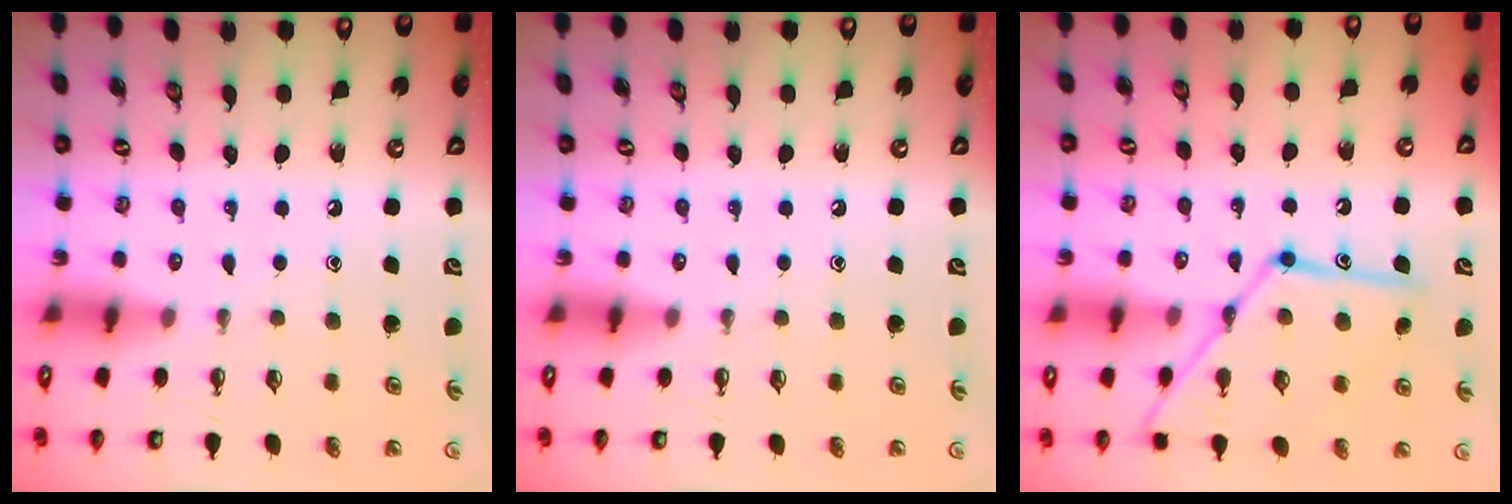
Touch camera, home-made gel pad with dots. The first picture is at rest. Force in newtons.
{"total": 0.0}
{"total": 16.8, "press": 16.7, "slide": 1.3}